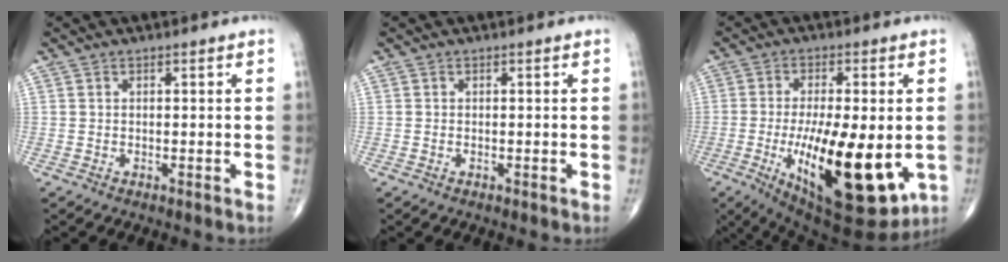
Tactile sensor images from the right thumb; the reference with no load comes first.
{"total": 0.0}
{"total": 22.4, "force": [-4.7, 8.2, 20.3], "torque": [-0.310, -0.029, -0.052]}